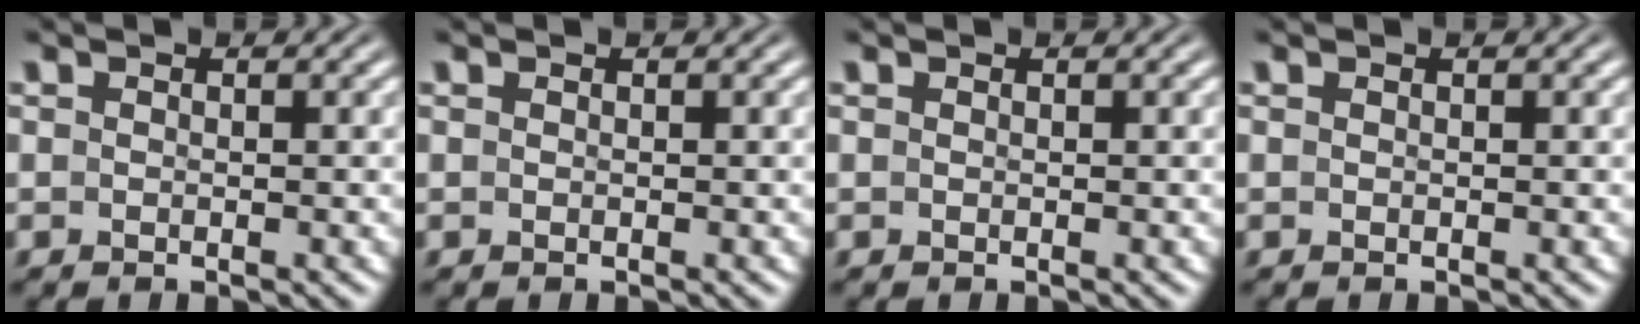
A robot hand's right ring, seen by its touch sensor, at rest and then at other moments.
{"total": 0.0}
{"total": 0.0}
{"total": 0.0}